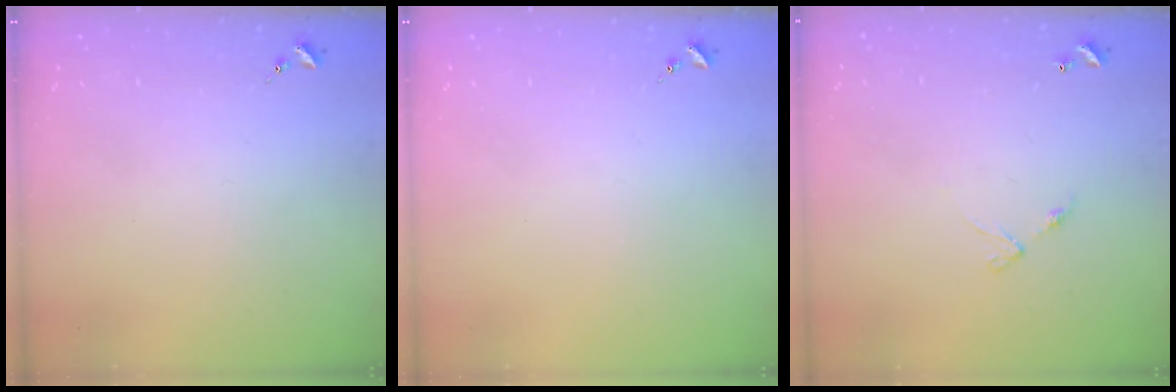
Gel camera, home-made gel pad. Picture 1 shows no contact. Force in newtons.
{"total": 0.0}
{"total": 4.7, "press": 4.7, "slide": 0.4}